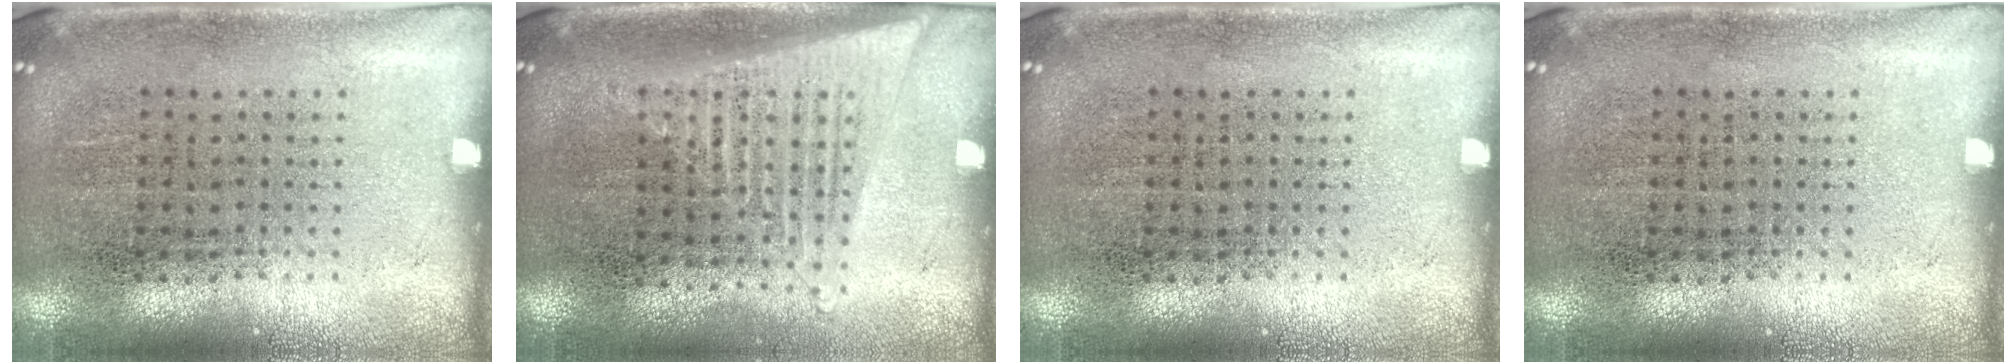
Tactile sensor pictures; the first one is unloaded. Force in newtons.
{"total": 1.5, "press": 1.4, "slide": 0.5}
{"total": 0.0}
{"total": 0.0}